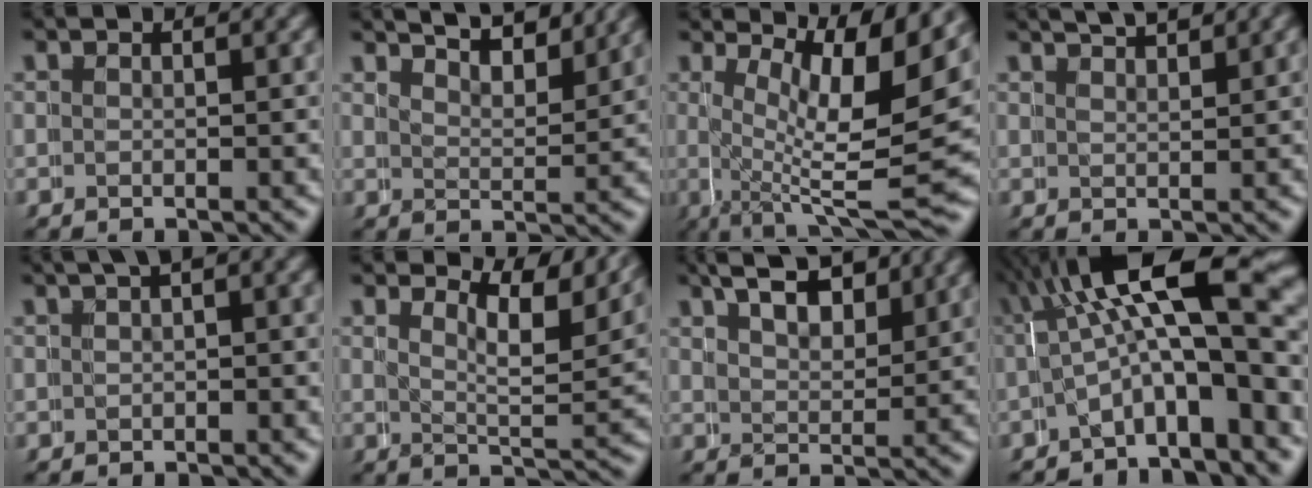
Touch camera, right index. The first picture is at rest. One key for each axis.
{"total": 5.9, "fx": 5.4, "fy": 1.4, "fz": 2.0, "tx": -0.033, "ty": 0.002, "tz": 0.080}
{"total": 11.1, "fx": 1.1, "fy": 4.1, "fz": 10.2, "tx": -0.147, "ty": -0.019, "tz": 0.015}
{"total": 3.2, "fx": 3.2, "fy": 0.3, "fz": 0.7, "tx": -0.010, "ty": -0.003, "tz": 0.052}
{"total": 2.6, "fx": 0.8, "fy": 1.4, "fz": 2.1, "tx": -0.015, "ty": 0.018, "tz": 0.002}
{"total": 5.5, "fx": 4.1, "fy": 1.7, "fz": 3.2, "tx": -0.056, "ty": -0.009, "tz": 0.056}
{"total": 7.1, "fx": 4.6, "fy": 4.1, "fz": 3.6, "tx": -0.061, "ty": 0.007, "tz": 0.059}
{"total": 11.0, "fx": 1.0, "fy": 5.6, "fz": 9.4, "tx": -0.159, "ty": -0.001, "tz": 0.013}